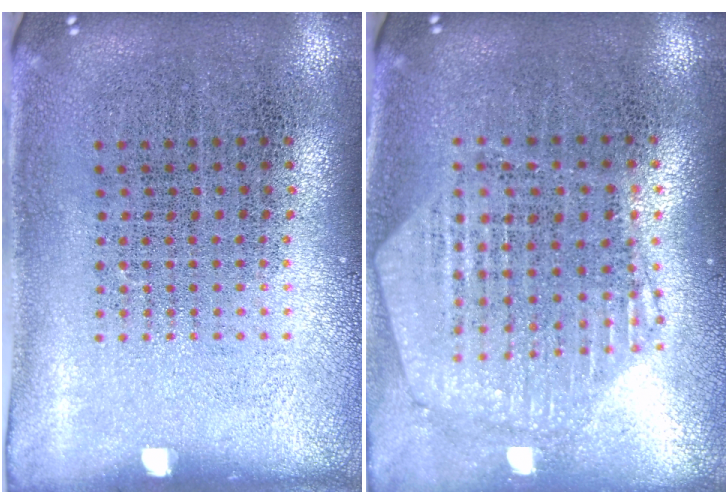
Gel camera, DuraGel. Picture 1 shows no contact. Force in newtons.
{"total": 1.1, "press": 1.1, "slide": 0.2}